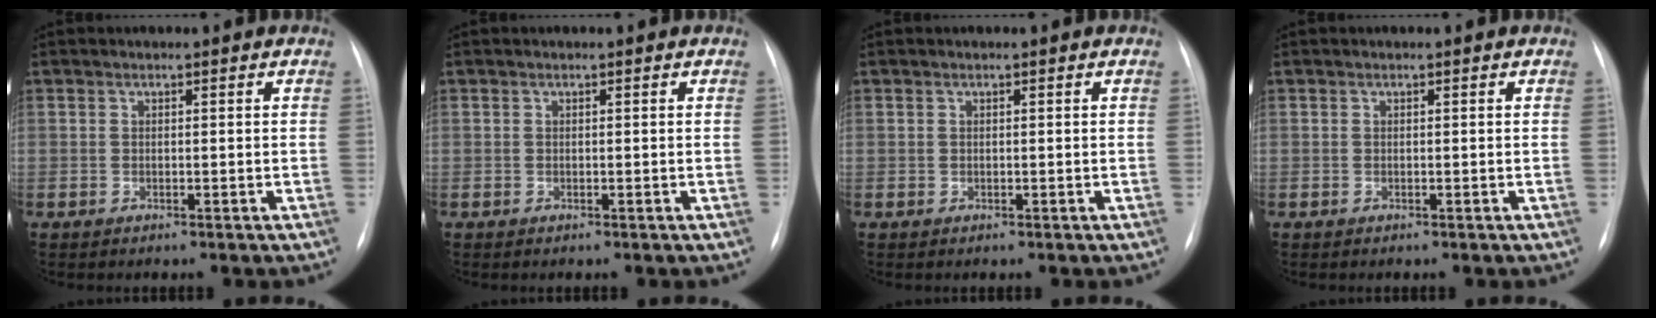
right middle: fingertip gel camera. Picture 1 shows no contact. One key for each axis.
{"total": 0.0}
{"total": 0.0}
{"total": 0.0}